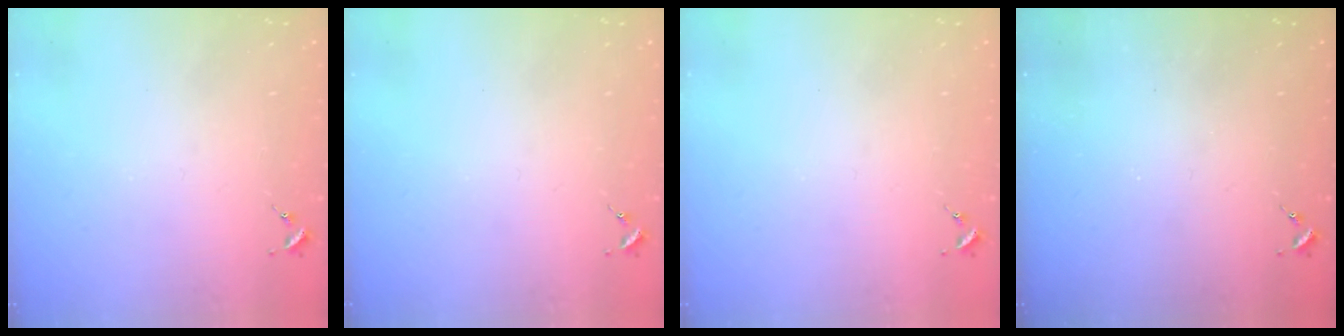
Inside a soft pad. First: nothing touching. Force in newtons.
{"total": 0.0}
{"total": 0.0}
{"total": 0.0}